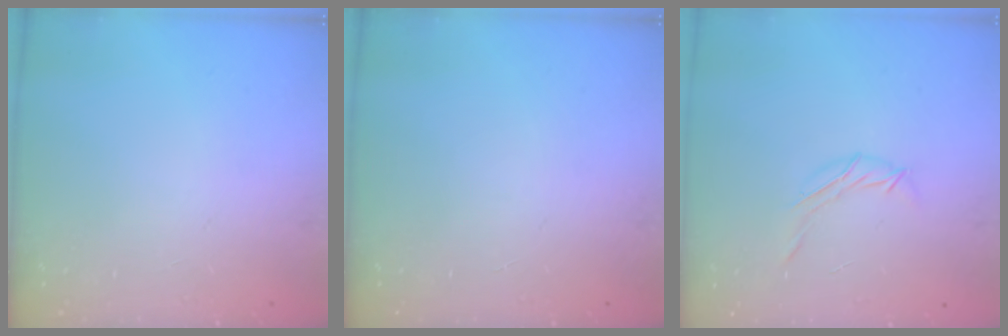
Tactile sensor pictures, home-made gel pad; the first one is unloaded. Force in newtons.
{"total": 0.0}
{"total": 6.1, "press": 5.9, "slide": 1.4}